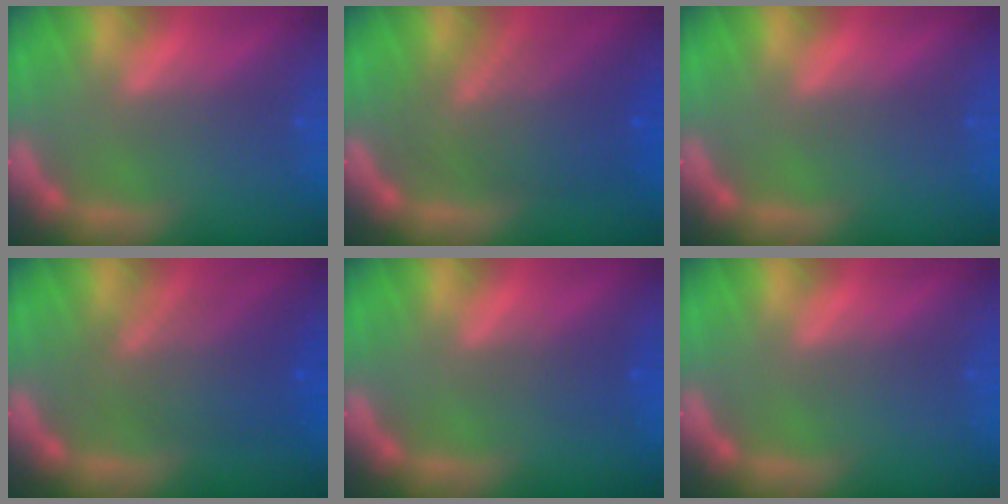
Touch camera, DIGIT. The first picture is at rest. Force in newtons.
{"total": 7.6}
{"total": 0.0}
{"total": 6.0}
{"total": 1.5}
{"total": 0.0}